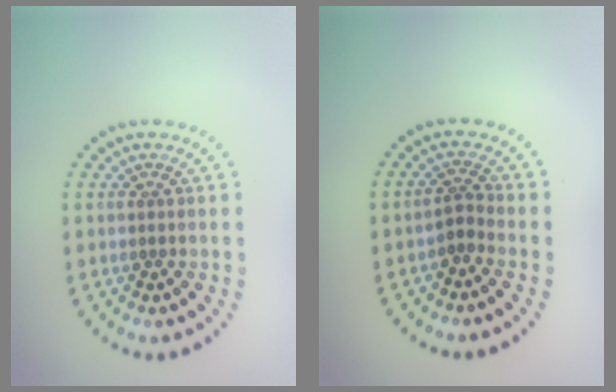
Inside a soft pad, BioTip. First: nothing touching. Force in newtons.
{"total": 1.7, "press": 1.1, "slide": 1.2}